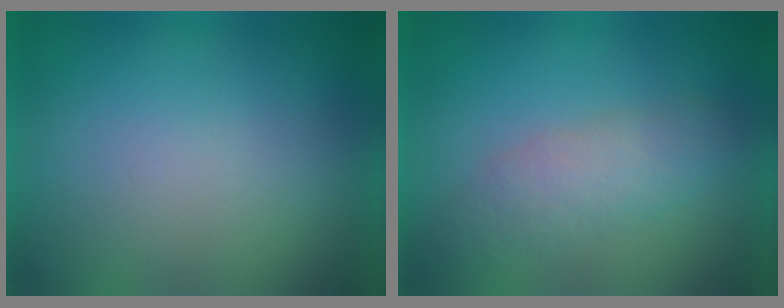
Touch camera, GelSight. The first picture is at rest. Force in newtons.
{"total": 2.8}